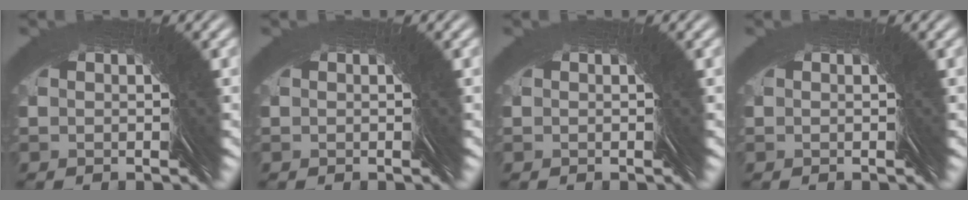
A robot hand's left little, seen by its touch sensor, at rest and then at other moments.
{"total": 0.0}
{"total": 0.0}
{"total": 0.0}